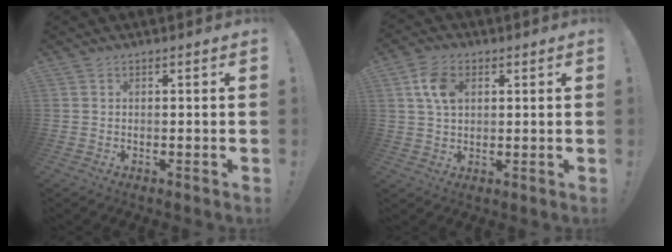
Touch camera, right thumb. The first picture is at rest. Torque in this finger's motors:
{"motor_torque": [-0.08, 0.20, 0.81, -0.13, 0.23]}